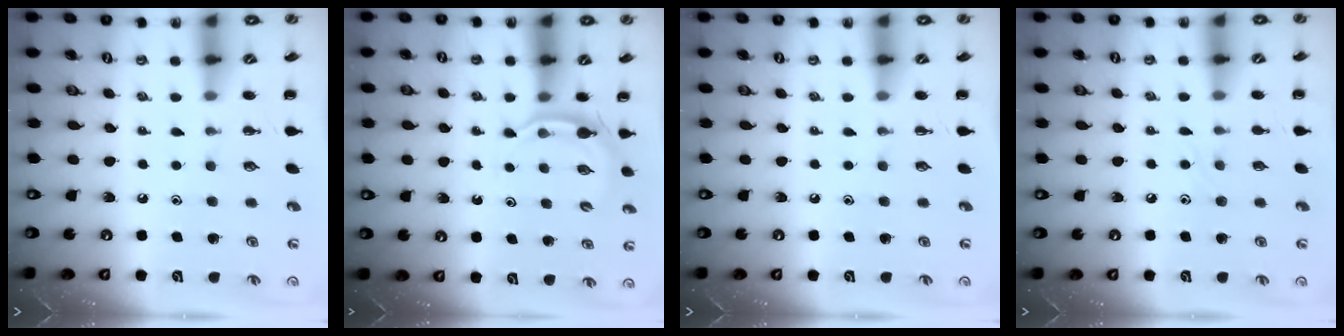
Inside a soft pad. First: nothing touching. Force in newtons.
{"total": 2.9, "press": 2.8, "slide": 0.7}
{"total": 0.0}
{"total": 5.0, "press": 4.8, "slide": 1.6}